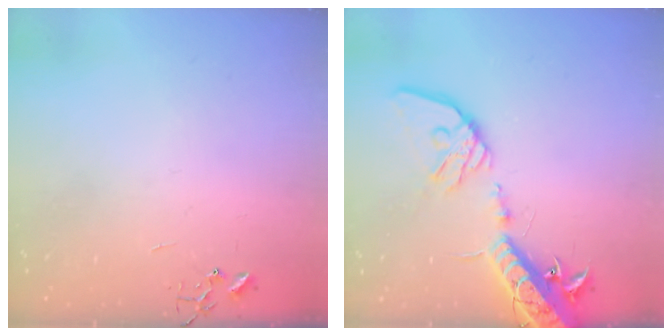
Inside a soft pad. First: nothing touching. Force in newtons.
{"total": 19.7, "press": 19.2, "slide": 4.1}